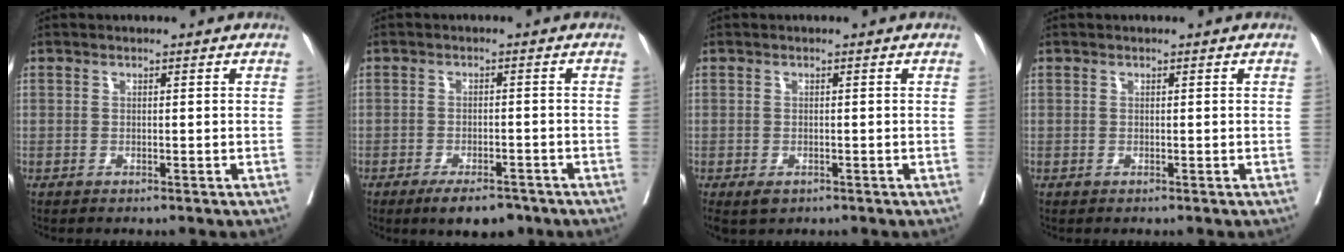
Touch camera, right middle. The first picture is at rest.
{"total": 5.8, "force": [-4.3, 2.0, 3.3], "torque": [-0.051, -0.004, -0.065]}
{"total": 2.2, "force": [-1.3, 1.3, 1.3], "torque": [-0.021, -0.004, -0.013]}
{"total": 0.0}